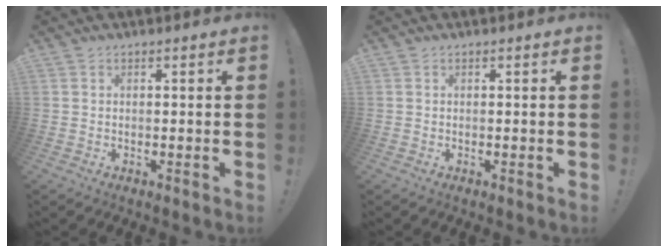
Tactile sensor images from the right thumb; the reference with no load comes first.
{"total": 0.0}